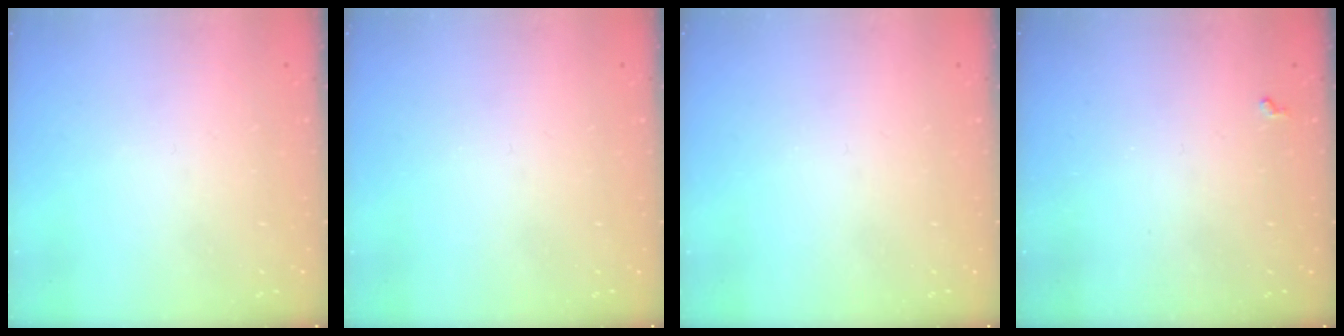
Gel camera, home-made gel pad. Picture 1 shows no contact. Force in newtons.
{"total": 0.0}
{"total": 0.0}
{"total": 2.8, "press": 2.8, "slide": 0.5}